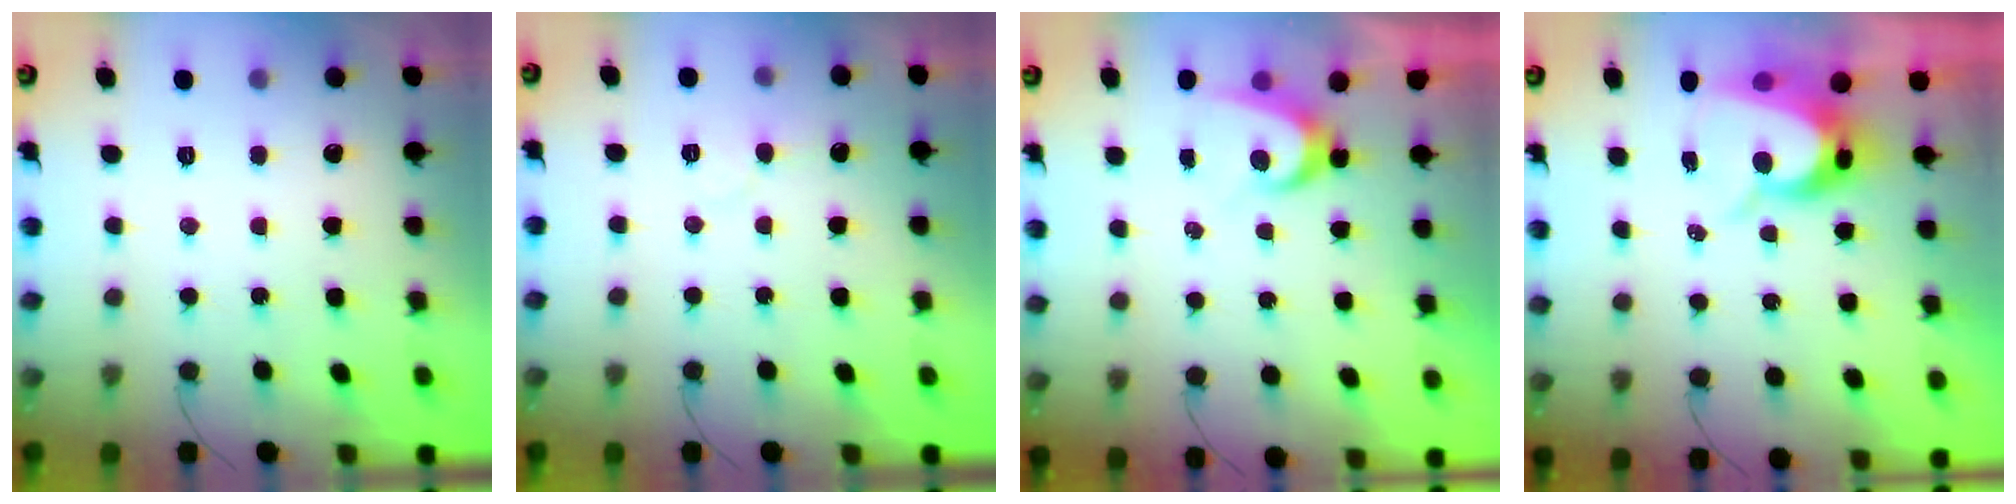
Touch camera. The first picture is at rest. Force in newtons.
{"total": 5.1, "press": 5.0, "slide": 0.5}
{"total": 4.8, "press": 4.8, "slide": 0.4}
{"total": 8.9, "press": 8.9, "slide": 0.7}